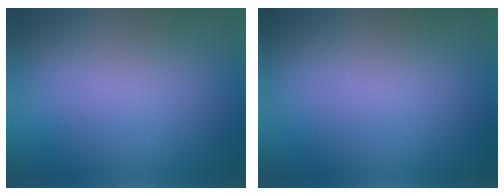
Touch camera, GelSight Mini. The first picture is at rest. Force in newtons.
{"total": 0.0}